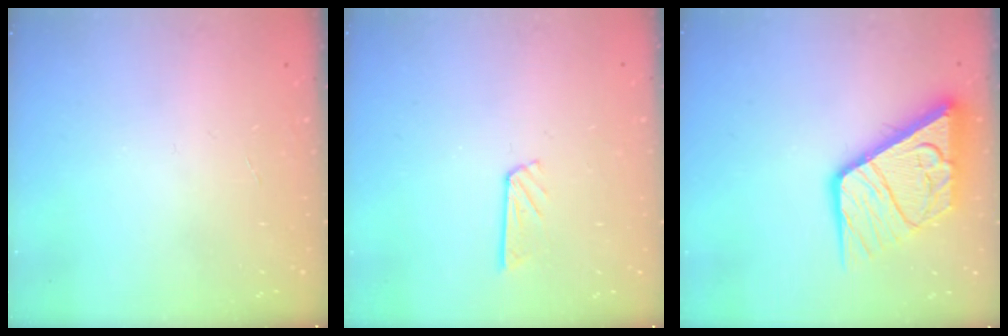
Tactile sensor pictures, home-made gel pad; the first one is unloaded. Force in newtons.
{"total": 5.9, "press": 5.9, "slide": 0.4}
{"total": 17.9, "press": 17.8, "slide": 1.9}